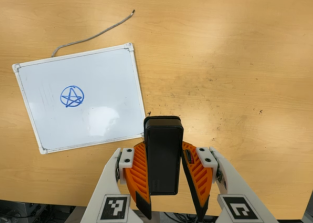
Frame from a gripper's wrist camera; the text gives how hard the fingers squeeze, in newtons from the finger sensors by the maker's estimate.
{"total": 5.8, "left": 5.0, "right": 6.6}